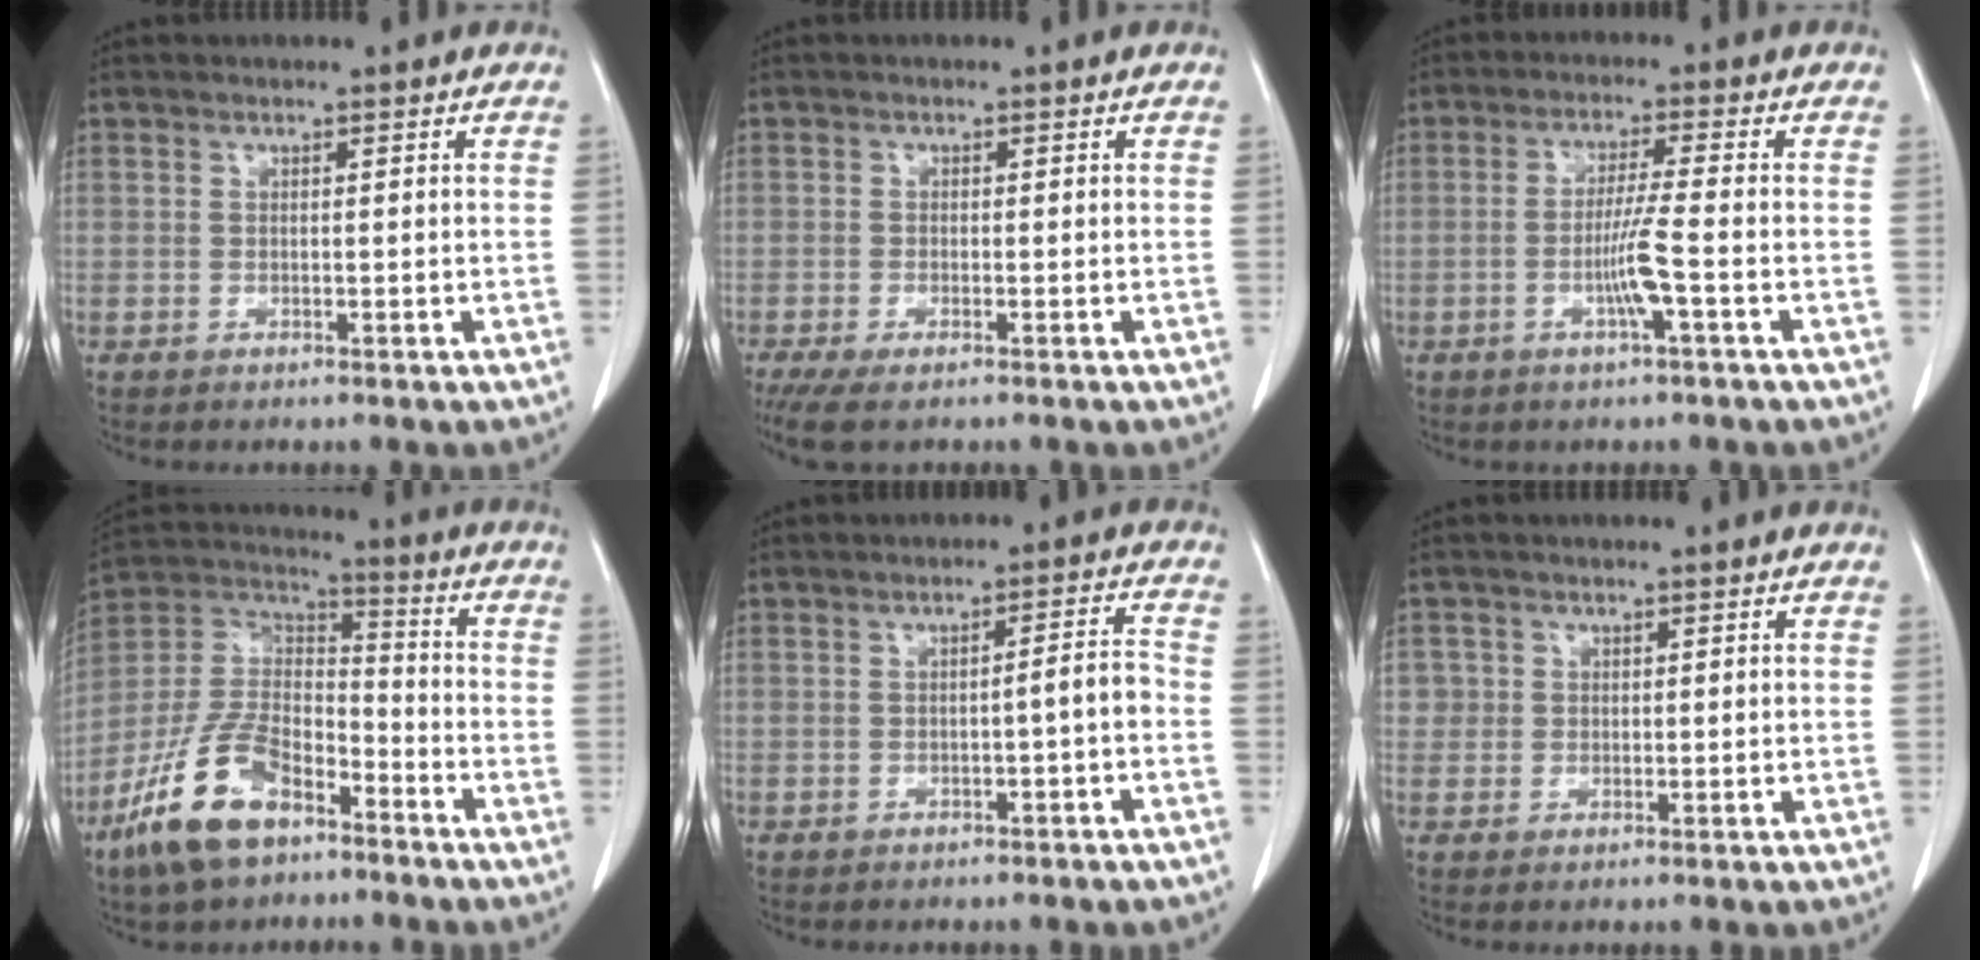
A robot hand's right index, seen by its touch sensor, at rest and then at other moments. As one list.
[{"total": 5.0, "force": [-3.6, 1.5, 3.2], "torque": [-0.057, -0.013, -0.059]}, {"total": 5.4, "force": [-1.7, -0.7, 5.1], "torque": [-0.099, -0.004, -0.033]}, {"total": 15.6, "force": [-9.7, 7.1, 10.0], "torque": [-0.213, 0.006, -0.186]}, {"total": 2.9, "force": [-1.1, 0.3, 2.7], "torque": [-0.033, 0.008, -0.017]}, {"total": 2.1, "force": [0.4, 2.1, 0.0], "torque": [0.016, 0.003, 0.002]}]